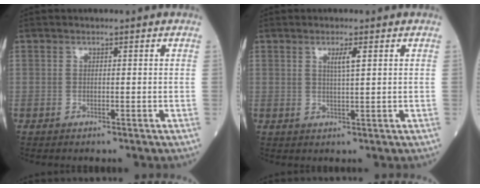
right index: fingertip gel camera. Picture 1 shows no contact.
{"total": 2.3, "force": [1.2, 0.0, 2.0], "torque": [-0.037, -0.002, 0.023]}